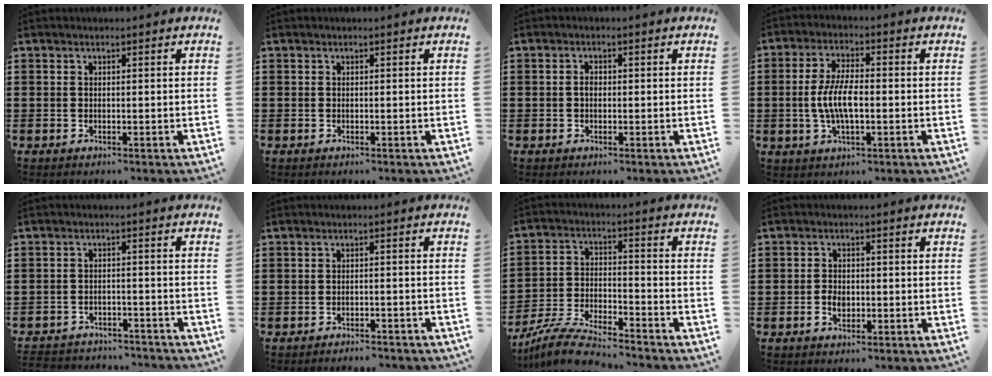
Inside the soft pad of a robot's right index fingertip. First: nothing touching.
{"total": 0.0}
{"total": 1.3, "force": [-0.1, 0.8, 1.0], "torque": [-0.021, 0.003, -0.003]}
{"total": 6.7, "force": [-0.8, 2.5, 6.2], "torque": [-0.136, -0.004, -0.022]}
{"total": 2.8, "force": [-2.8, 0.4, -0.1], "torque": [-0.007, 0.000, -0.060]}
{"total": 1.7, "force": [-1.7, 0.1, 0.1], "torque": [-0.008, 0.002, -0.036]}
{"total": 7.7, "force": [-7.3, 0.6, 2.4], "torque": [-0.064, 0.001, -0.145]}
{"total": 2.3, "force": [-0.7, 1.4, 1.7], "torque": [-0.033, -0.002, -0.012]}